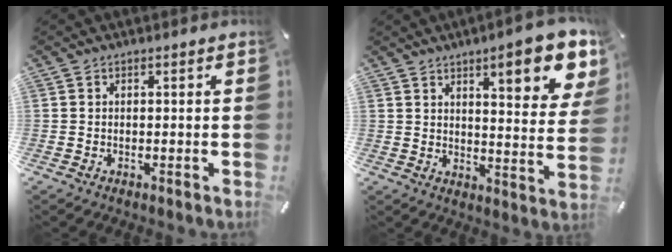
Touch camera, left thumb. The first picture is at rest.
{"total": 13.6, "force": [8.2, 3.9, 10.1], "torque": [-0.135, -0.042, 0.130]}